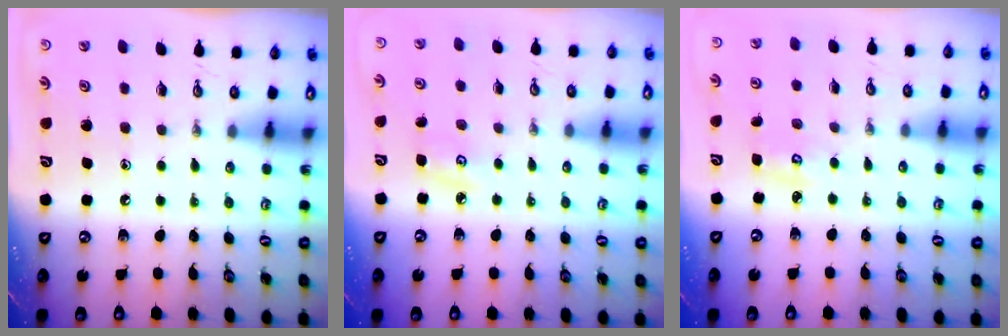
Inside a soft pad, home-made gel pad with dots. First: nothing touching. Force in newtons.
{"total": 4.0, "press": 4.0, "slide": 0.5}
{"total": 2.9, "press": 2.9, "slide": 0.1}